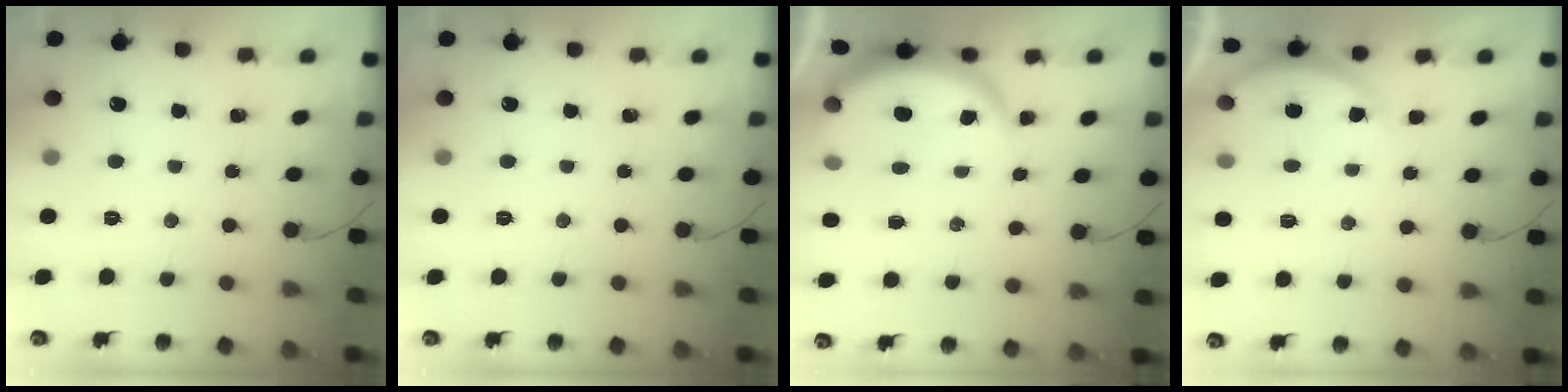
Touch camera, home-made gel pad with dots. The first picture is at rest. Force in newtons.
{"total": 0.0}
{"total": 4.0, "press": 4.0, "slide": 0.2}
{"total": 2.6, "press": 2.5, "slide": 0.7}